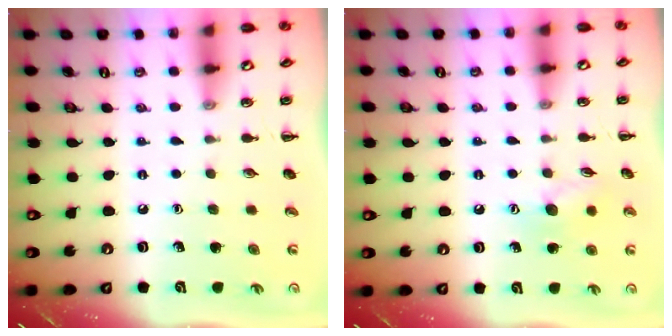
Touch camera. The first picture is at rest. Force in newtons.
{"total": 8.0, "press": 8.0, "slide": 0.8}